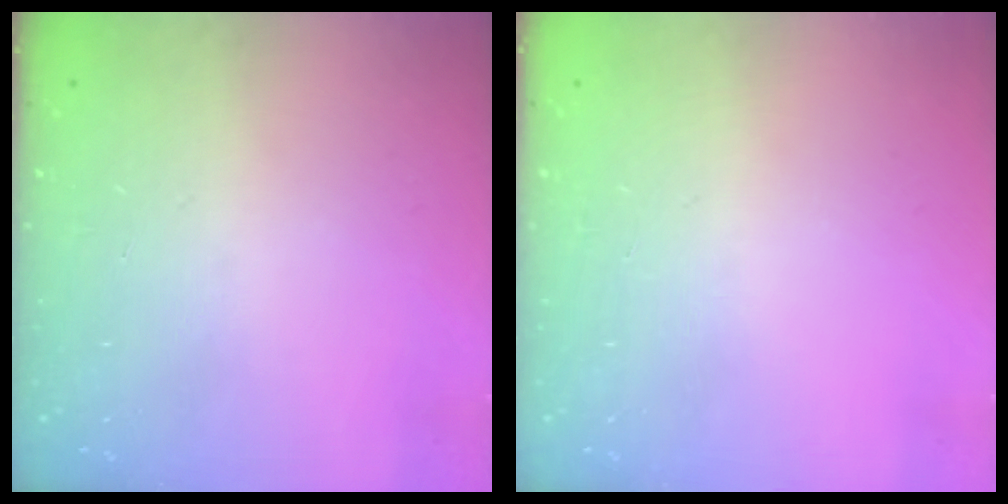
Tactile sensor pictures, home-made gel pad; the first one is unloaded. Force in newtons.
{"total": 0.0}